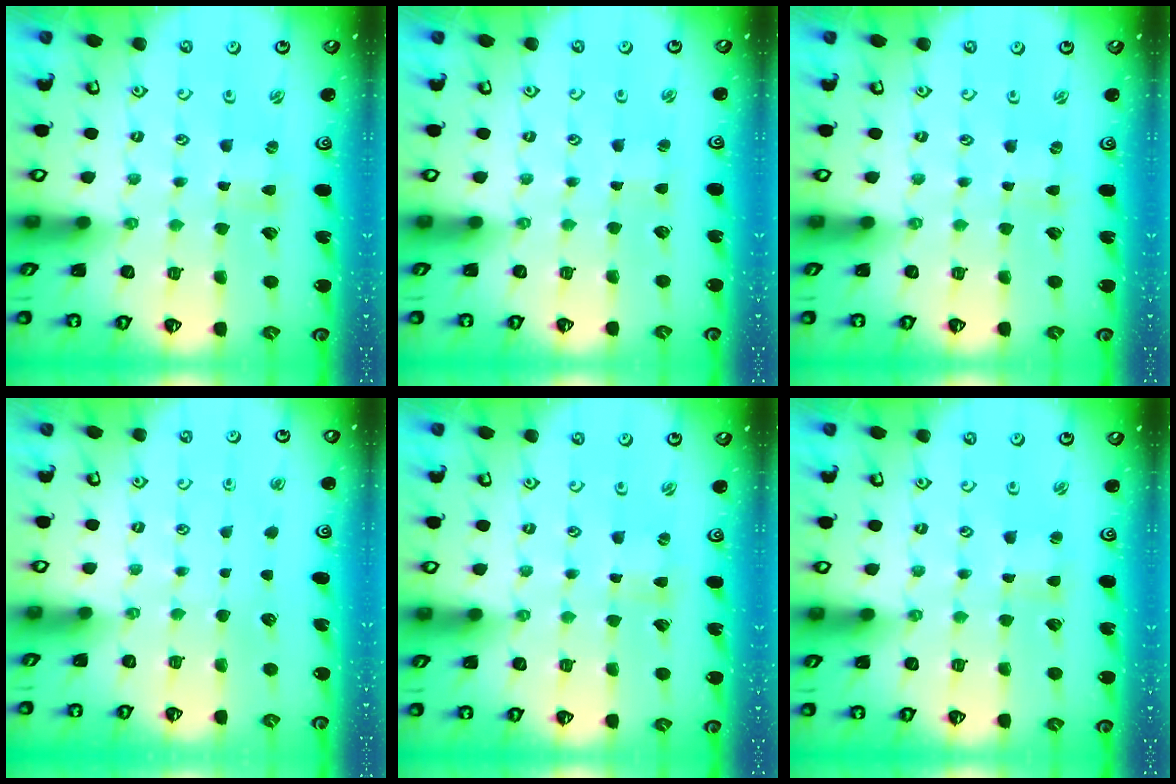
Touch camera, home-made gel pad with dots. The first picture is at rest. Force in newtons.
{"total": 1.1, "press": 1.1, "slide": 0.2}
{"total": 0.0}
{"total": 0.0}
{"total": 0.0}
{"total": 1.5, "press": 1.5, "slide": 0.1}